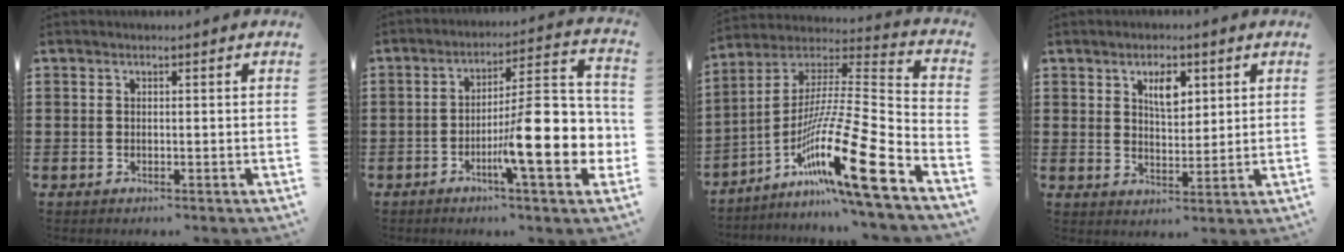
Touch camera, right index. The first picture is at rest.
{"total": 14.5, "force": [-4.0, 3.3, 13.5], "torque": [-0.194, -0.021, -0.071]}
{"total": 17.9, "force": [-10.1, 1.3, 14.7], "torque": [-0.271, -0.004, -0.185]}
{"total": 4.5, "force": [2.2, 2.3, 3.1], "torque": [-0.047, 0.000, 0.033]}